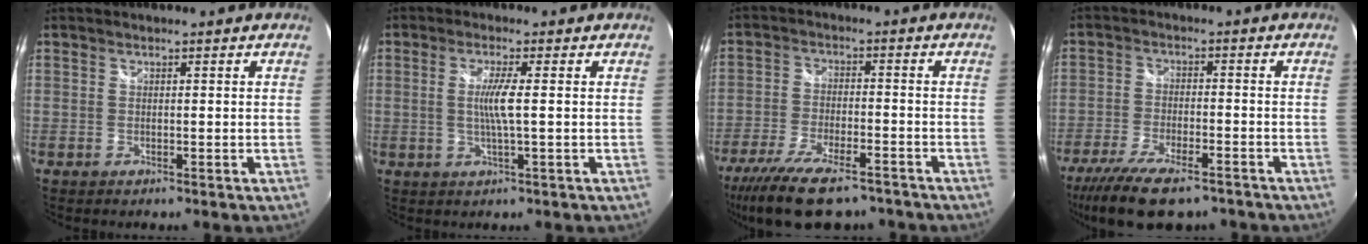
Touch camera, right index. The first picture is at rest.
{"total": 4.4, "force": [0.1, -0.2, 4.4], "torque": [-0.083, -0.005, 0.002]}
{"total": 15.6, "force": [-11.9, 5.1, 8.8], "torque": [-0.187, -0.039, -0.196]}
{"total": 14.3, "force": [-10.5, 4.7, 8.4], "torque": [-0.186, -0.039, -0.179]}